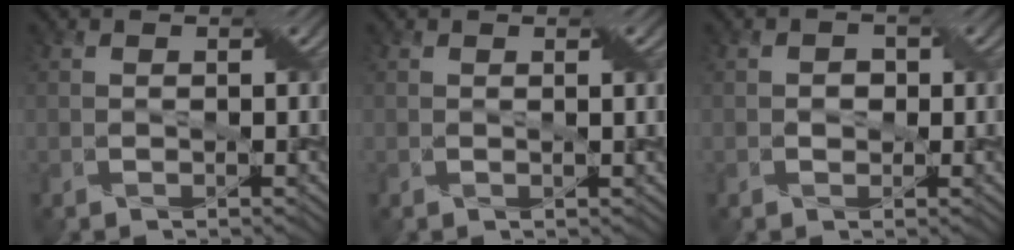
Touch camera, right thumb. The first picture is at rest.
{"total": 1.1, "force": [0.3, -0.2, 1.1], "torque": [-0.016, 0.001, 0.002]}
{"total": 1.2, "force": [-0.2, 1.1, 0.3], "torque": [-0.008, -0.003, -0.005]}